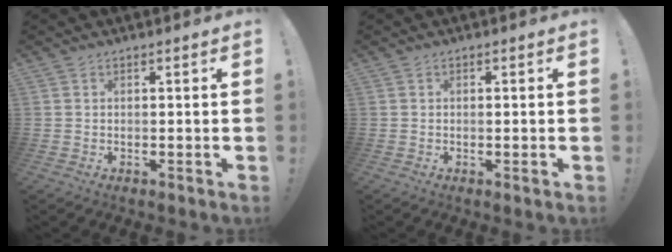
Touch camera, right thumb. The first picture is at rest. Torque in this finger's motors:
{"motor_torque": [-0.08, 0.02, -0.11, -0.03, -0.02]}